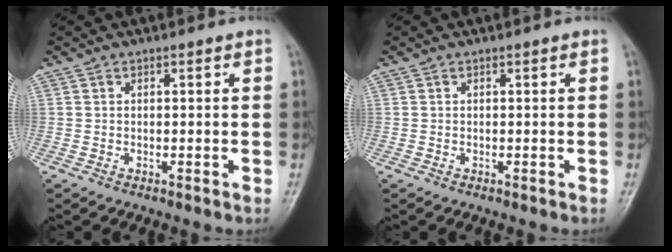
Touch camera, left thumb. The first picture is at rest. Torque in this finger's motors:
{"motor_torque": [0.00, 0.00, 0.00, 0.00, 0.00]}